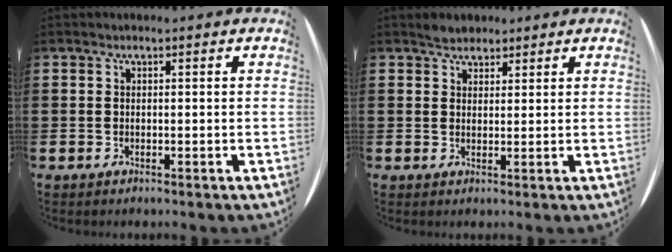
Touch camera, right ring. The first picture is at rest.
{"total": 1.9, "force": [1.7, 0.8, -0.2], "torque": [-0.002, 0.005, 0.036]}